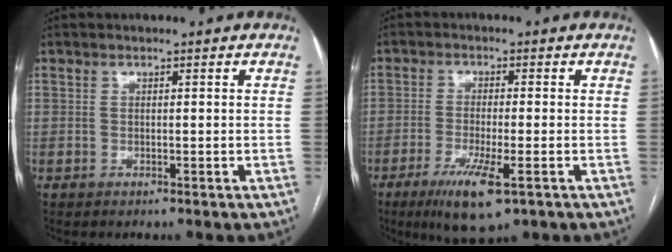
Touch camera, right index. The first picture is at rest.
{"total": 8.1, "force": [-4.1, 1.2, 6.8], "torque": [-0.130, -0.021, -0.066]}